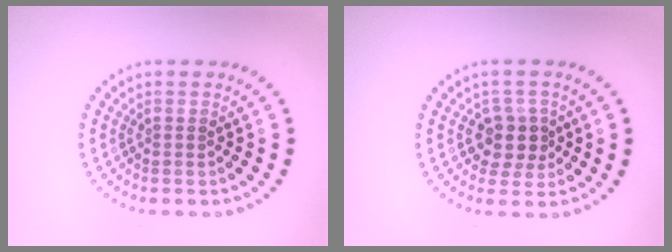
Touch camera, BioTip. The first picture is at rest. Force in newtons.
{"total": 2.6, "press": 2.4, "slide": 1.1}